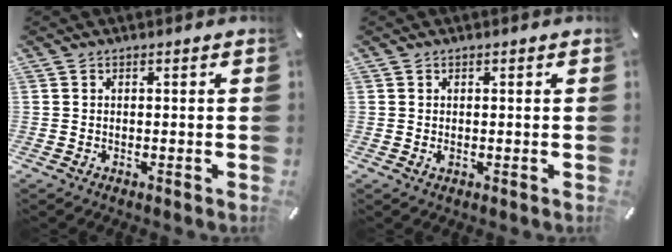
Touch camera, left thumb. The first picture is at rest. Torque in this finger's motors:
{"motor_torque": [0.18, 0.48, 0.05, 0.03, 0.01]}